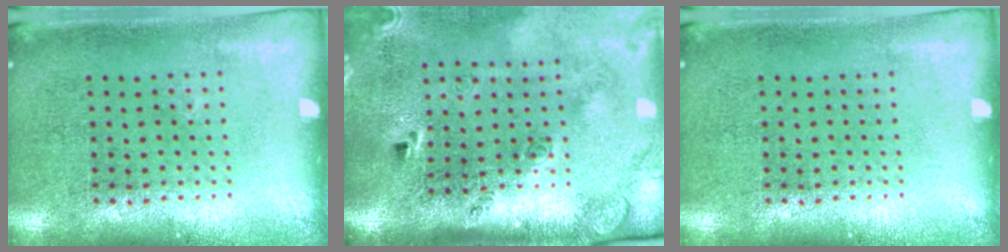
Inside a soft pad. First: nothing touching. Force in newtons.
{"total": 2.9, "press": 2.0, "slide": 2.1}
{"total": 0.0}